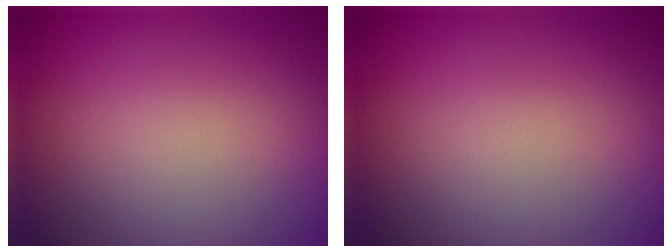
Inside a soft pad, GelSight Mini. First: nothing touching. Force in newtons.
{"total": 0.0}